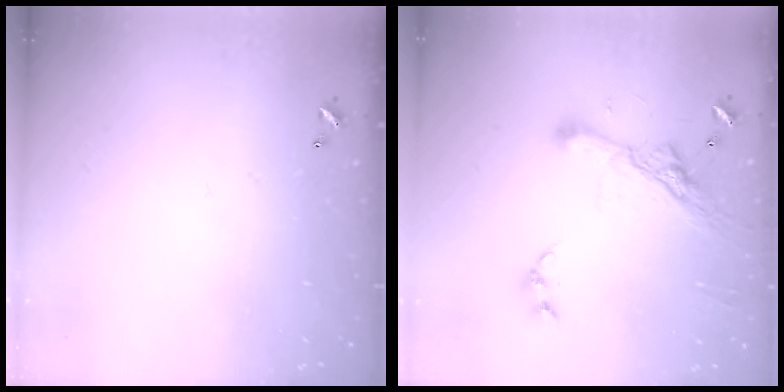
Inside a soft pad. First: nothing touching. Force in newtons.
{"total": 11.0, "press": 10.9, "slide": 1.4}